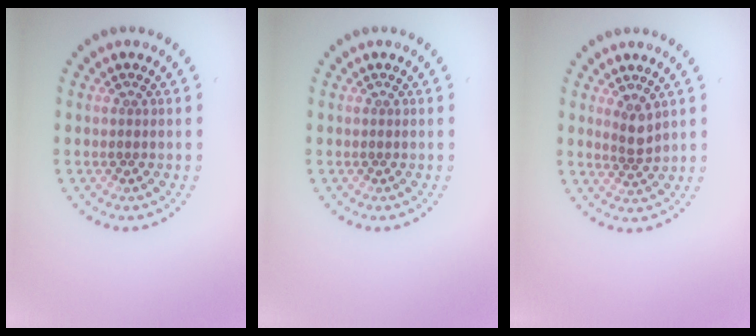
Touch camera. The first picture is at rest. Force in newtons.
{"total": 0.0}
{"total": 1.9, "press": 1.6, "slide": 1.1}